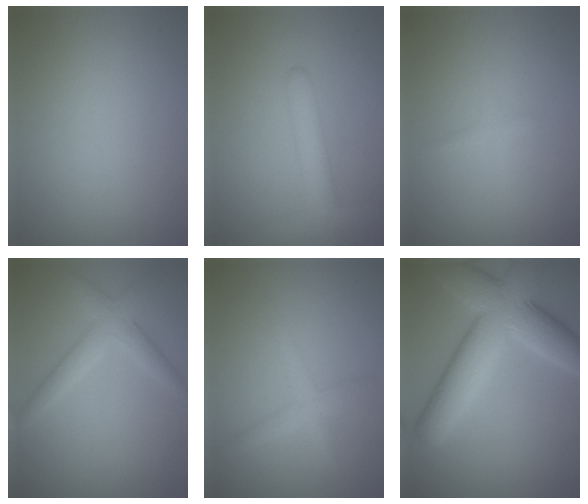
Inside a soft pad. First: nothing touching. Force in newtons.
{"total": 3.9, "press": 3.9, "slide": 0.2}
{"total": 0.8, "press": 0.8, "slide": 0.1}
{"total": 2.9, "press": 2.9, "slide": 0.2}
{"total": 2.0, "press": 2.0, "slide": 0.1}
{"total": 9.5, "press": 9.5, "slide": 0.3}